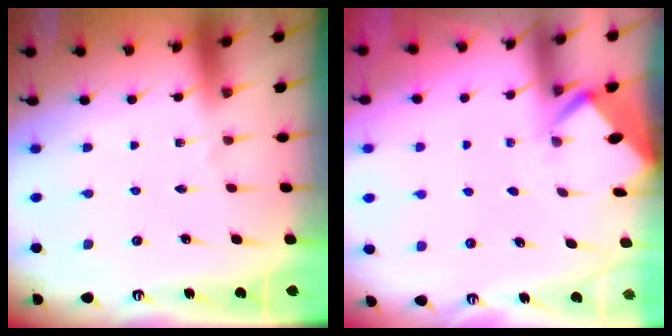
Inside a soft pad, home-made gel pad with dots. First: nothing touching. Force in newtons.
{"total": 2.5, "press": 2.5, "slide": 0.2}